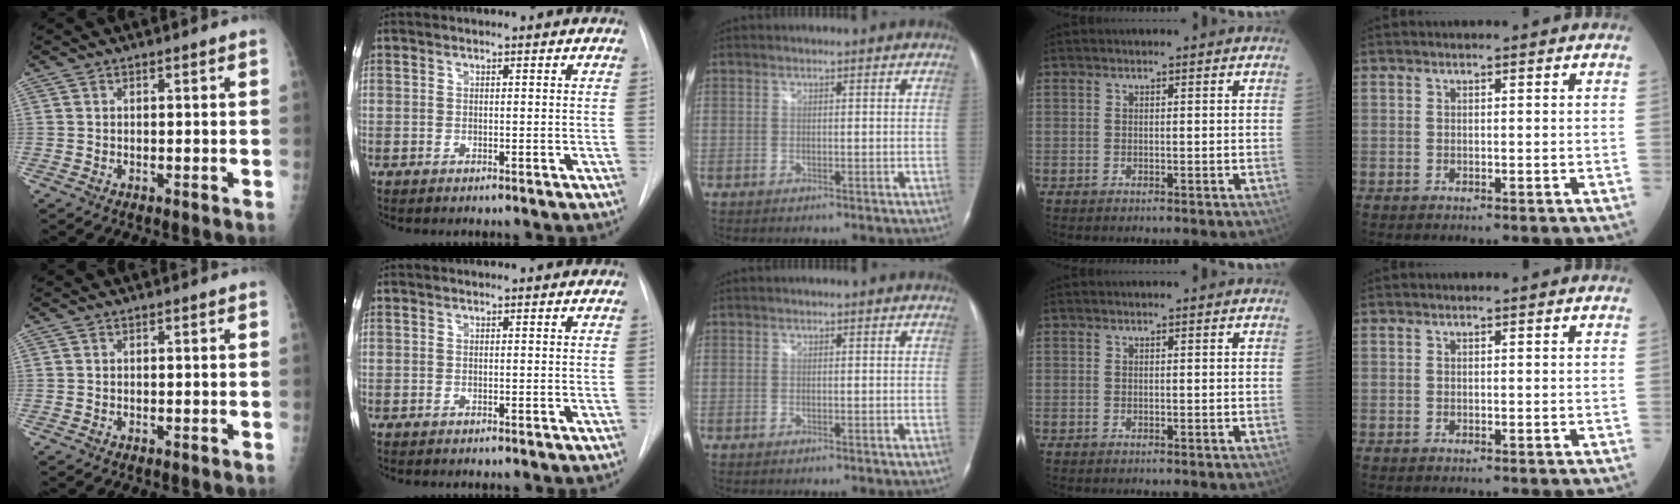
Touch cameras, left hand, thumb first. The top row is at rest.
{}